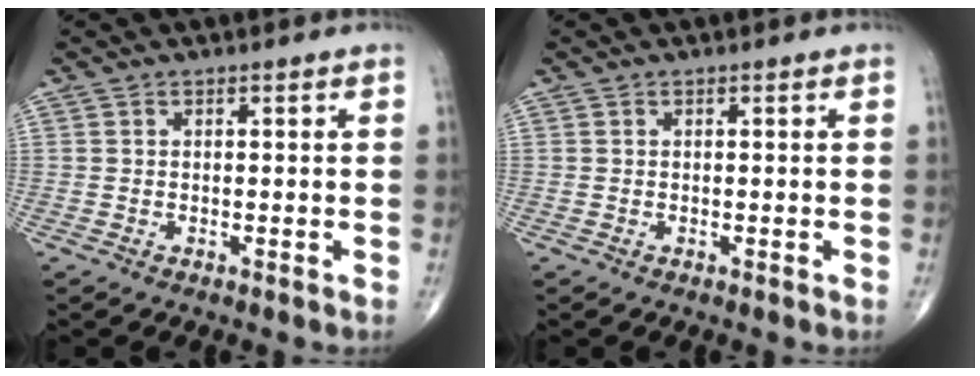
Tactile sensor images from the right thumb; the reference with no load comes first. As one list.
[{"total": 0.0}]